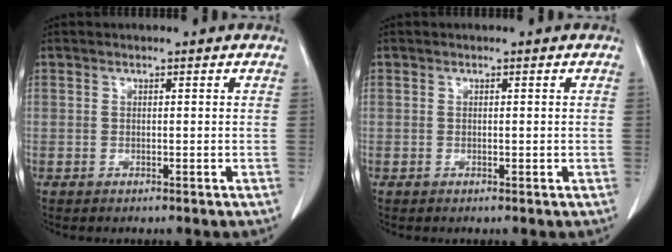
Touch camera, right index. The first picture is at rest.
{"total": 0.5, "force": [0.0, 0.1, 0.5], "torque": [-0.010, -0.002, 0.003]}